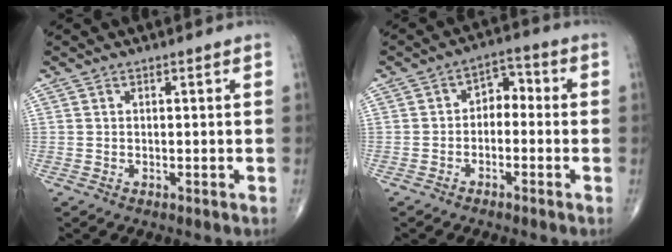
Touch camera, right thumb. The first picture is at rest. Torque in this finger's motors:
{"motor_torque": [-0.40, -0.05, 0.18, 0.11, 0.03]}